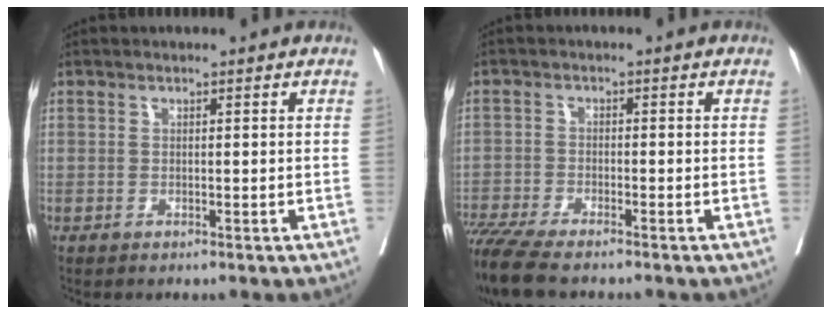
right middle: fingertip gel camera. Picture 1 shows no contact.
{"total": 8.5, "force": [-7.3, 0.7, 4.3], "torque": [-0.084, -0.020, -0.129]}